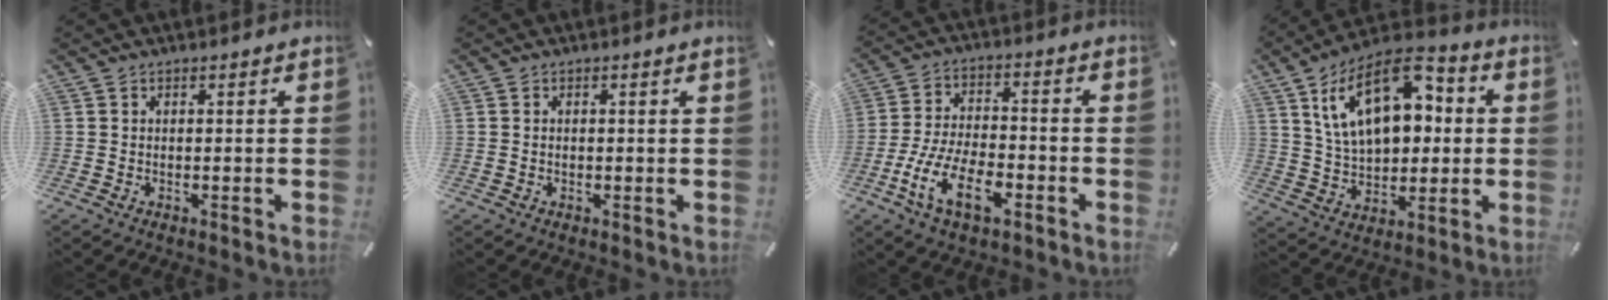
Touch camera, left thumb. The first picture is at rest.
{"total": 0.6, "force": [0.0, 0.2, 0.5], "torque": [-0.011, 0.001, 0.000]}
{"total": 12.9, "force": [-6.1, 6.6, 9.3], "torque": [-0.198, 0.016, -0.115]}
{"total": 19.6, "force": [6.8, 12.2, 13.7], "torque": [-0.243, -0.017, 0.119]}